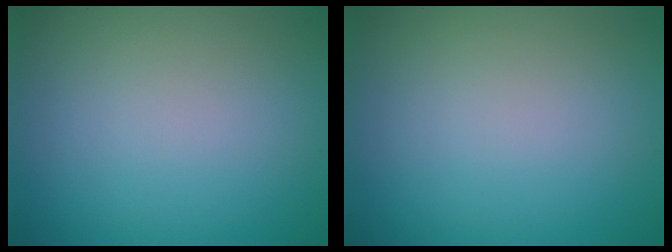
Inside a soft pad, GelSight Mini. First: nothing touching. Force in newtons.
{"total": 0.0}